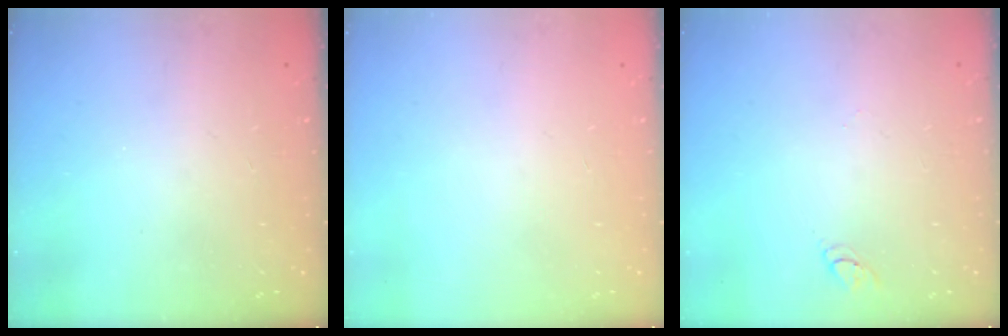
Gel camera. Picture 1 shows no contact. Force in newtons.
{"total": 0.0}
{"total": 2.9, "press": 2.8, "slide": 0.3}